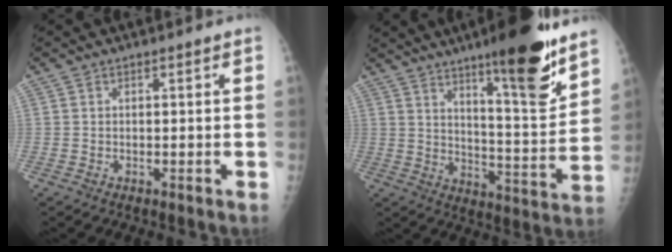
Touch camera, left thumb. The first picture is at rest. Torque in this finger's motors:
{"motor_torque": [4.35, 0.66, 1.42, -1.21, 0.36]}